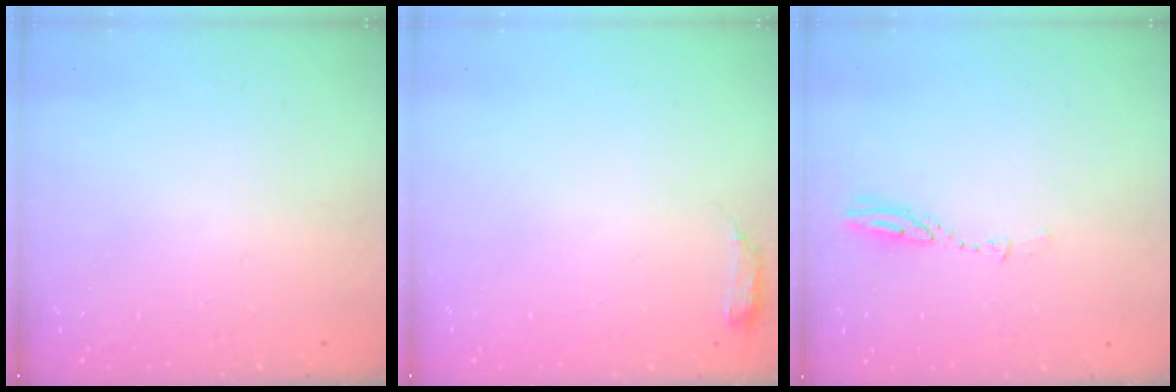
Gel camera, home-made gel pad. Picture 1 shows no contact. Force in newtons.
{"total": 5.1, "press": 5.0, "slide": 0.9}
{"total": 3.9, "press": 3.9, "slide": 0.3}